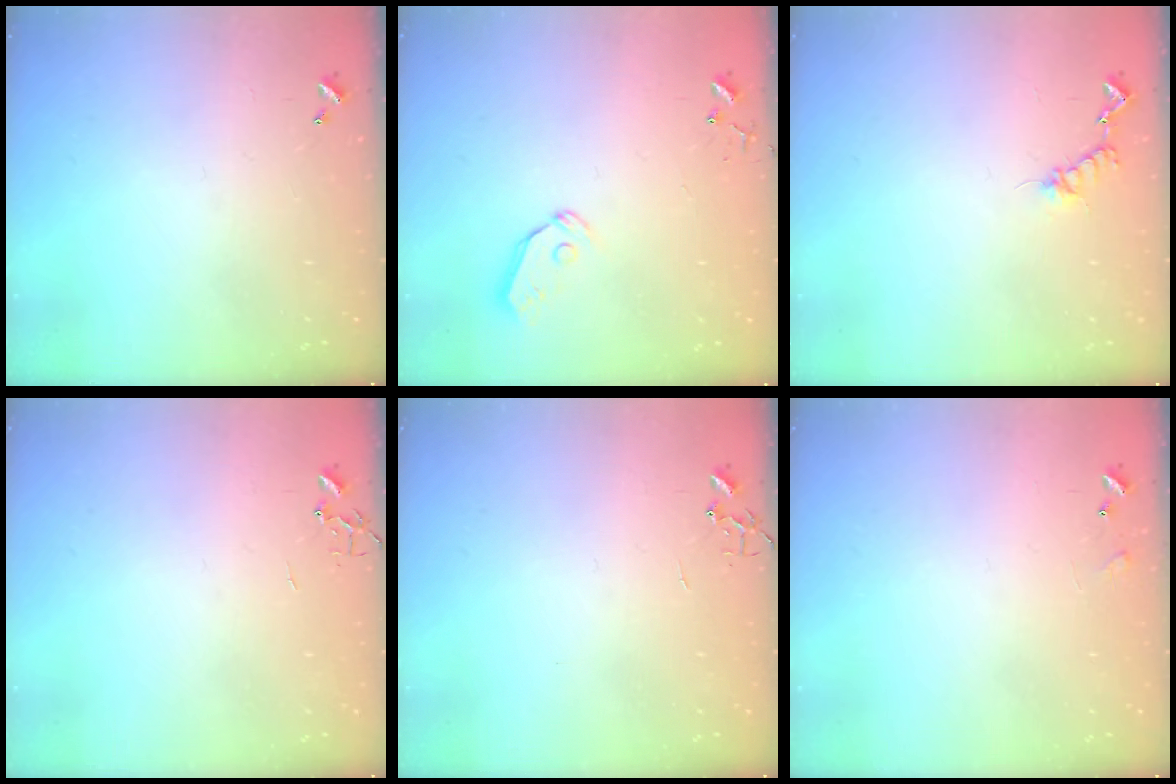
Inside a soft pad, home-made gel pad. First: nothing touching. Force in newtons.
{"total": 5.3, "press": 5.3, "slide": 0.2}
{"total": 8.7, "press": 8.6, "slide": 0.7}
{"total": 0.0}
{"total": 0.0}
{"total": 5.9, "press": 5.9, "slide": 0.9}